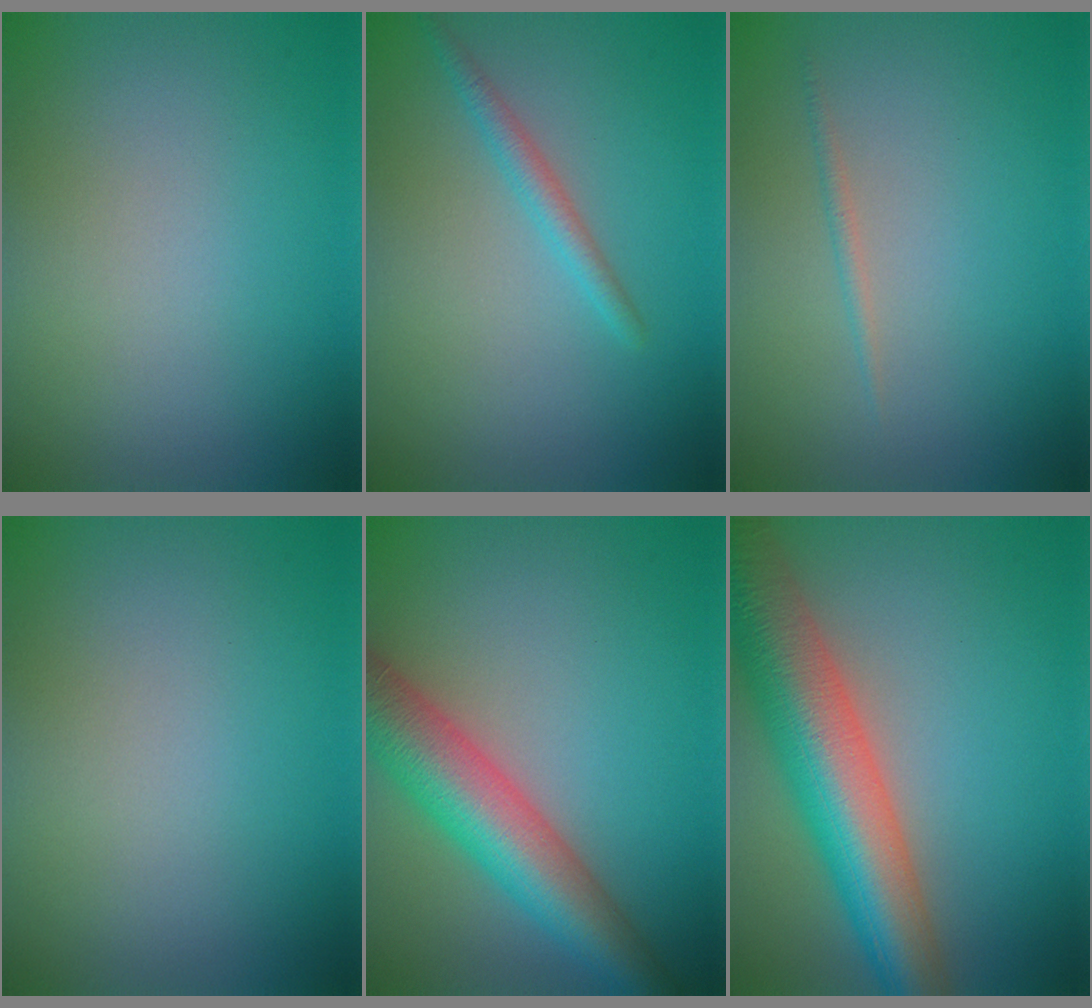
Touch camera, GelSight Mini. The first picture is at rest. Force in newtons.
{"total": 1.8, "press": 1.8, "slide": 0.1}
{"total": 0.7, "press": 0.7, "slide": 0.1}
{"total": 0.0}
{"total": 8.4, "press": 8.4, "slide": 0.4}
{"total": 11.0, "press": 11.0, "slide": 0.6}